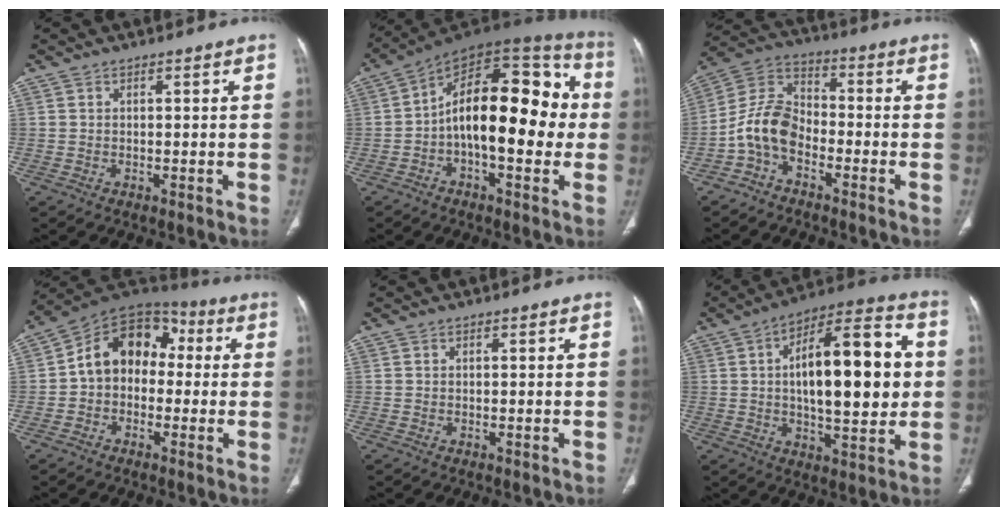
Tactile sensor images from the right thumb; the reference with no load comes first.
{"total": 22.0, "force": [-1.2, 10.7, 19.1], "torque": [-0.256, 0.048, -0.028]}
{"total": 9.5, "force": [-3.8, 6.1, 6.2], "torque": [-0.116, 0.052, -0.088]}
{"total": 13.3, "force": [0.3, 10.1, 8.7], "torque": [-0.104, 0.048, -0.013]}
{"total": 0.0}
{"total": 21.9, "force": [2.3, 8.6, 20.0], "torque": [-0.277, 0.019, 0.029]}